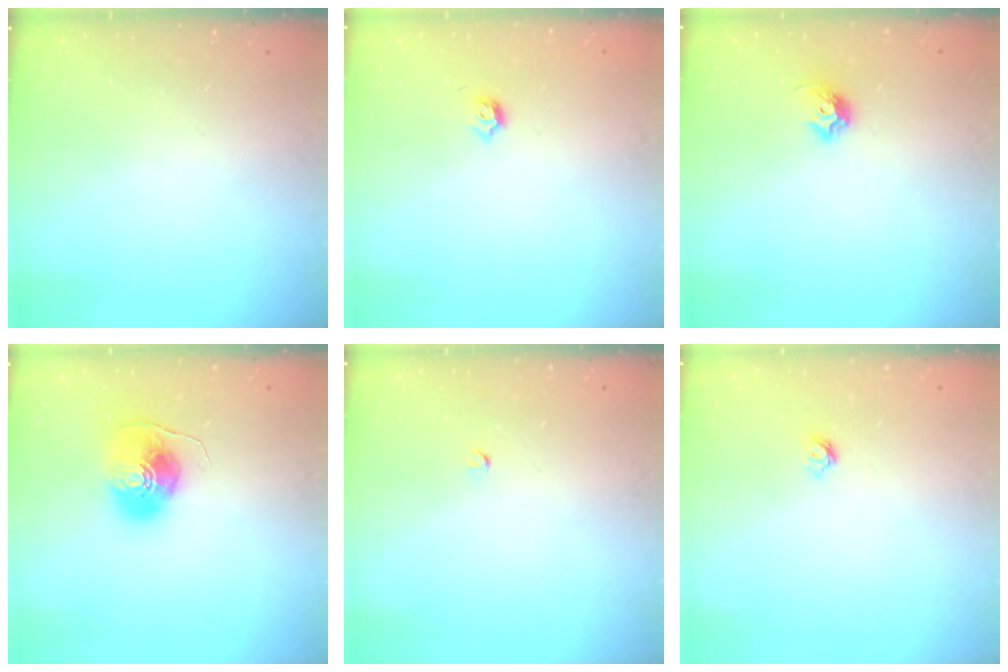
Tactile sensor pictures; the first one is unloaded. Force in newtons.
{"total": 3.5, "press": 3.5, "slide": 0.6}
{"total": 7.7, "press": 7.7, "slide": 1.0}
{"total": 8.5, "press": 8.4, "slide": 1.2}
{"total": 2.6, "press": 2.5, "slide": 0.4}
{"total": 4.8, "press": 4.8, "slide": 0.8}